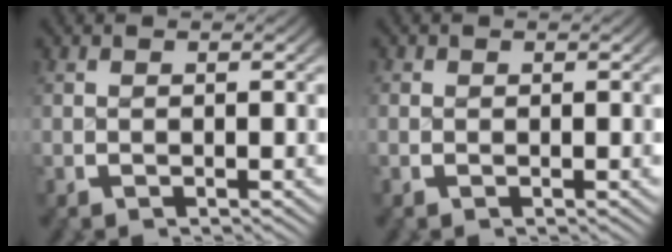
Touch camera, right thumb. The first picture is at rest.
{"total": 0.5, "force": [0.0, 0.5, 0.1], "torque": [-0.003, -0.005, 0.000]}